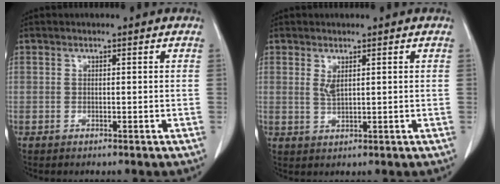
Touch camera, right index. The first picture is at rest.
{"total": 1.8, "force": [0.9, 0.4, 1.5], "torque": [-0.033, -0.004, 0.025]}